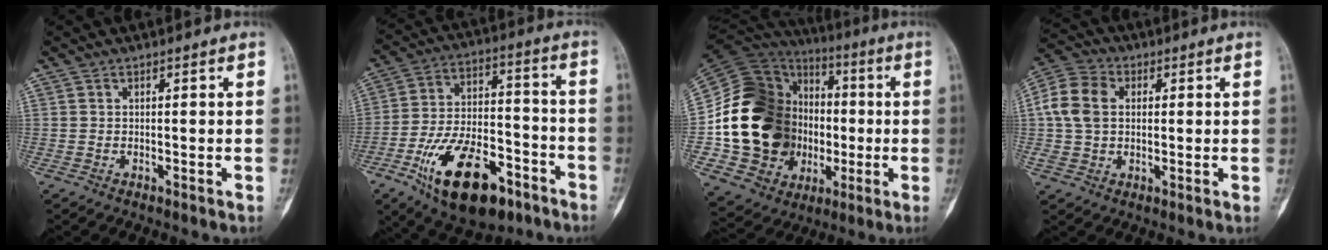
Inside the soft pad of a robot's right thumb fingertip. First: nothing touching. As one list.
[{"total": 21.1, "force": [-11.1, 10.5, 14.5], "torque": [-0.239, 0.069, -0.176]}, {"total": 27.8, "force": [-1.8, 22.6, 16.2], "torque": [-0.271, 0.053, -0.014]}, {"total": 9.7, "force": [1.4, 7.3, 6.2], "torque": [-0.119, 0.020, 0.021]}]